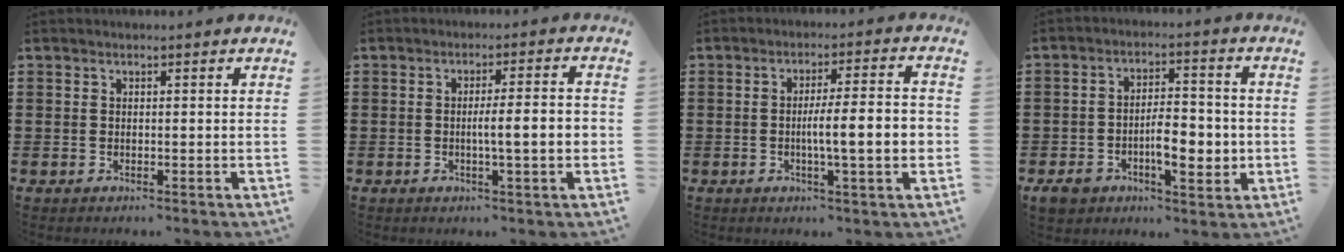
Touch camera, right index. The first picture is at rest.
{"total": 5.3, "force": [-0.8, 0.3, 5.3], "torque": [-0.091, -0.002, -0.018]}
{"total": 7.7, "force": [-1.3, 0.7, 7.6], "torque": [-0.120, -0.004, -0.027]}
{"total": 8.0, "force": [-2.2, 4.3, 6.4], "torque": [-0.093, 0.000, -0.043]}